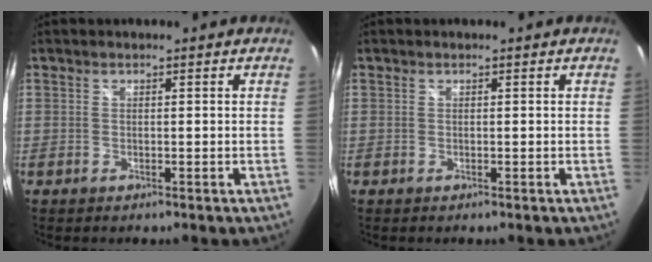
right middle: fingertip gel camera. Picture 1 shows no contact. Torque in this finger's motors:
{"motor_torque": [0.00, 0.00, -0.01, 0.00]}